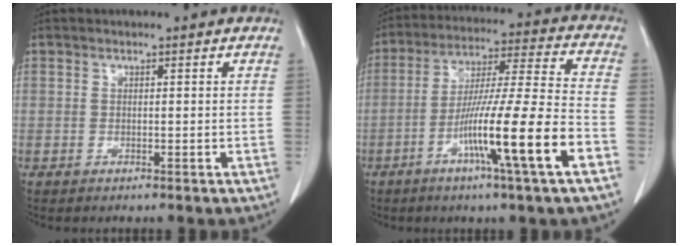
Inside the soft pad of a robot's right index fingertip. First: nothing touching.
{"total": 16.4, "force": [-6.9, -1.1, 14.8], "torque": [-0.263, -0.012, -0.120]}